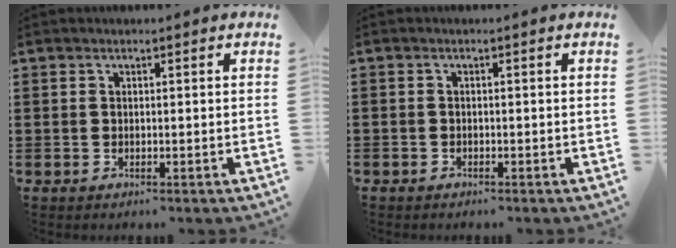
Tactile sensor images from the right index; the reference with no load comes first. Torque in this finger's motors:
{"motor_torque": [-2.14, 0.00, -1.05, -0.21]}